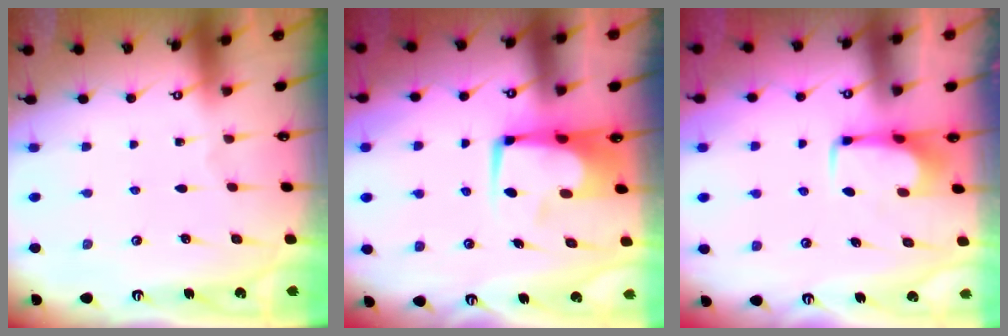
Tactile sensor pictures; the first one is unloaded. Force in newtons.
{"total": 7.6, "press": 7.4, "slide": 1.6}
{"total": 1.5, "press": 1.5, "slide": 0.5}